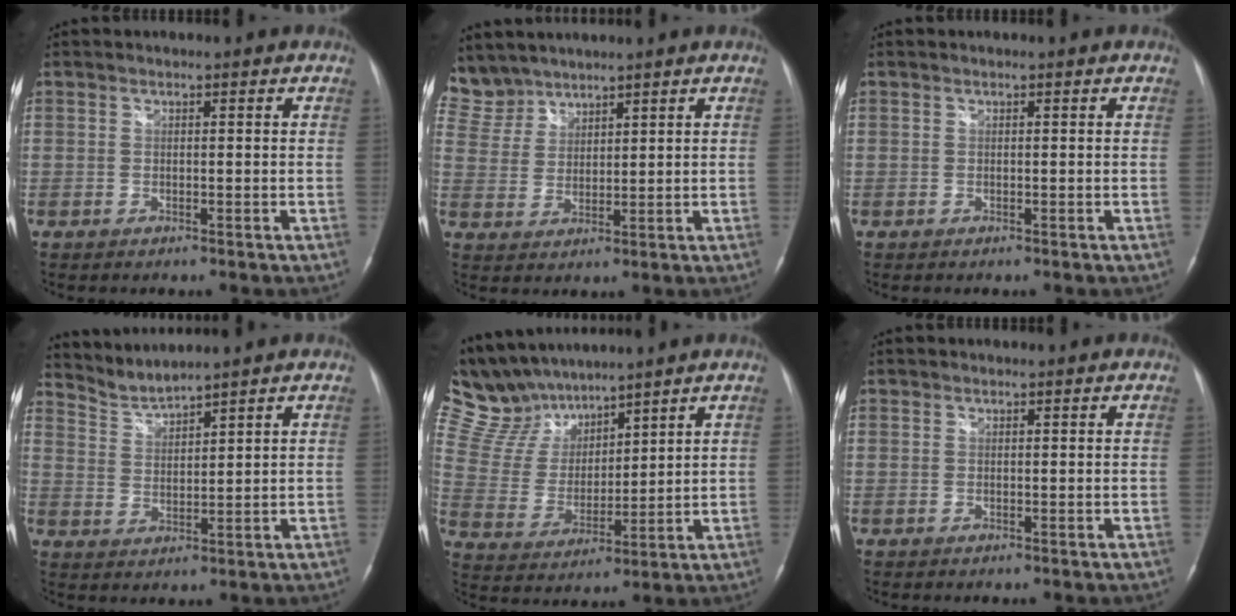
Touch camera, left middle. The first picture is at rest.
{"total": 5.3, "force": [4.6, 2.4, -0.5], "torque": [0.015, 0.009, 0.099]}
{"total": 0.0}
{"total": 4.0, "force": [3.9, -0.9, -0.4], "torque": [0.000, -0.004, 0.087]}
{"total": 11.8, "force": [10.6, 4.0, 3.2], "torque": [-0.087, 0.028, 0.217]}
{"total": 0.0}